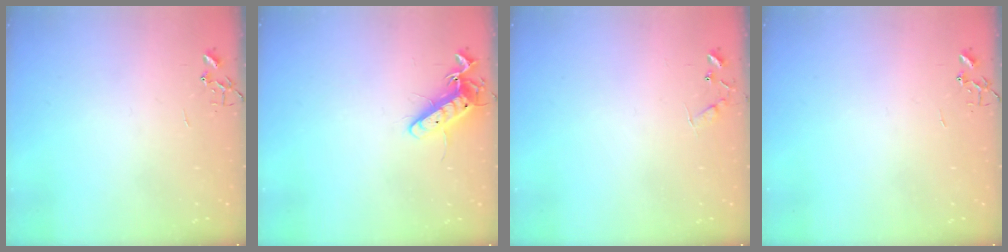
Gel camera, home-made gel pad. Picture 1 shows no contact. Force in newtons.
{"total": 12.4, "press": 12.4, "slide": 0.9}
{"total": 6.5, "press": 6.5, "slide": 0.6}
{"total": 0.0}